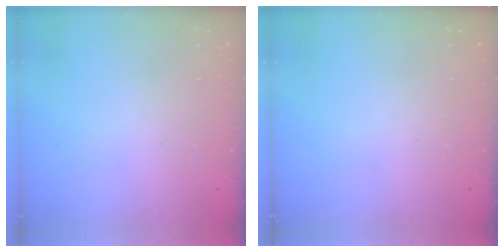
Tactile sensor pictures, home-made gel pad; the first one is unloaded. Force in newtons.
{"total": 0.0}